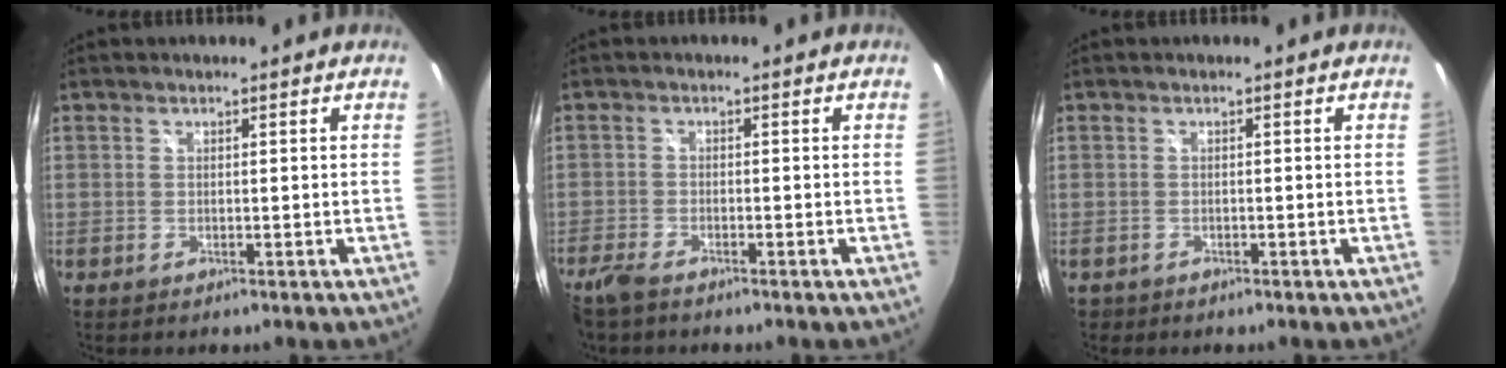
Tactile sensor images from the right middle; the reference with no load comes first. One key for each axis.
{"total": 3.9, "fx": -3.3, "fy": 1.0, "fz": 1.8, "tx": -0.053, "ty": -0.012, "tz": -0.065}
{"total": 1.2, "fx": -0.8, "fy": 0.8, "fz": 0.2, "tx": -0.009, "ty": -0.003, "tz": -0.011}